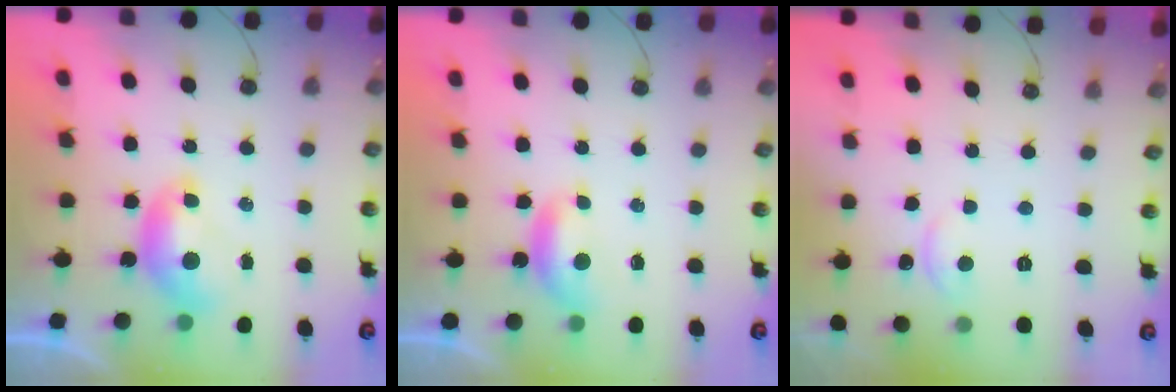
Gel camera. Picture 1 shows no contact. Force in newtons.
{"total": 0.6, "press": 0.1, "slide": 0.5}
{"total": 2.5, "press": 2.5, "slide": 0.2}